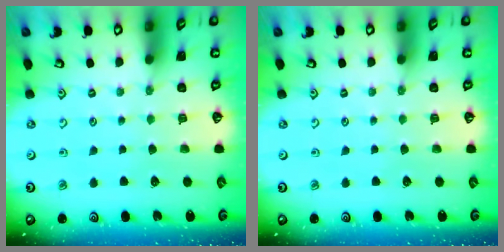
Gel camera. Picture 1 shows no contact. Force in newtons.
{"total": 0.0}